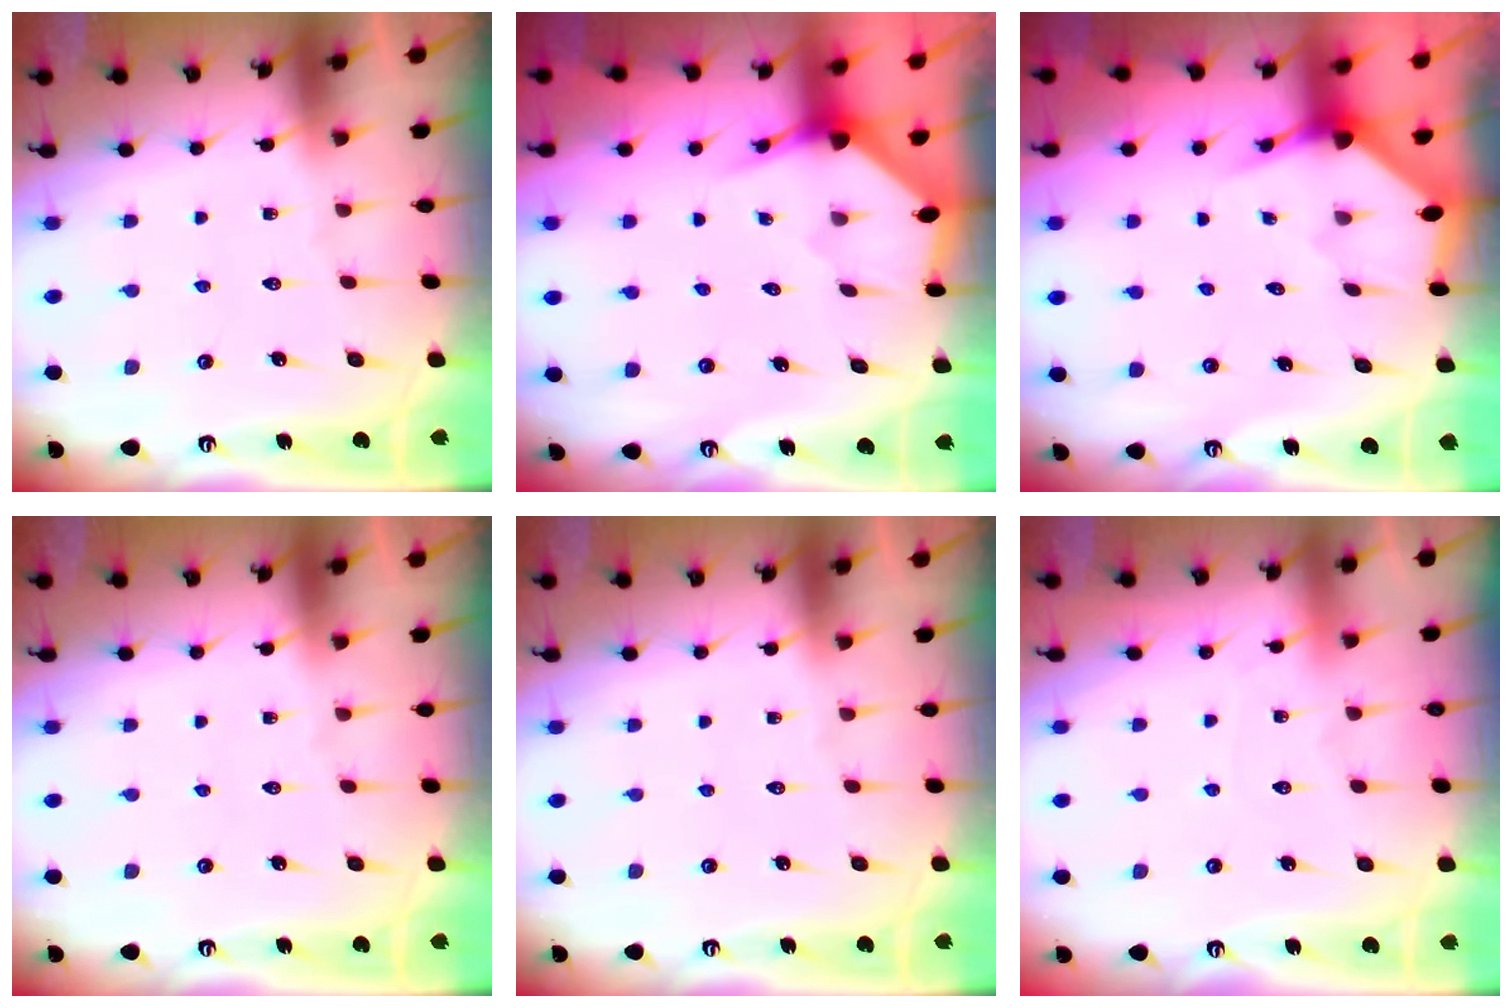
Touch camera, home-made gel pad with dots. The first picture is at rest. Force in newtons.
{"total": 2.8, "press": 2.8, "slide": 0.2}
{"total": 3.2, "press": 3.2, "slide": 0.3}
{"total": 0.0}
{"total": 0.0}
{"total": 2.9, "press": 2.9, "slide": 0.4}